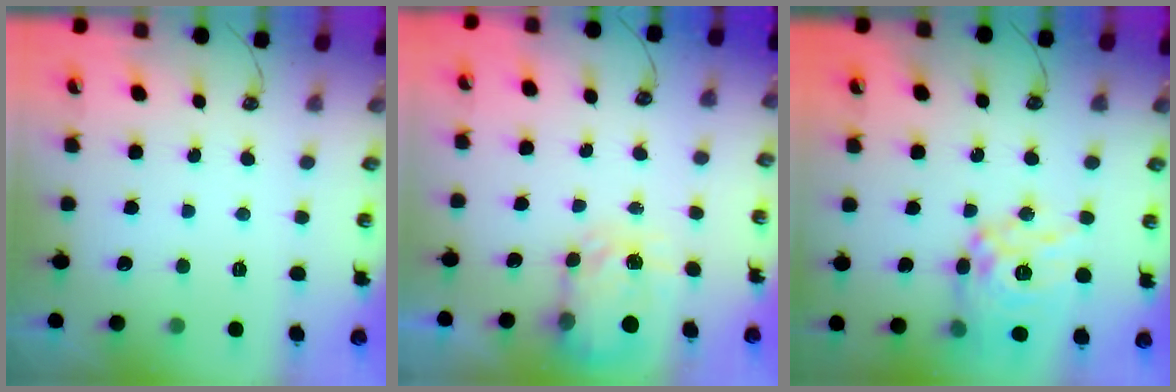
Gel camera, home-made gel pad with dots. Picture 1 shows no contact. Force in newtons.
{"total": 4.9, "press": 4.9, "slide": 0.4}
{"total": 15.3, "press": 15.3, "slide": 1.4}